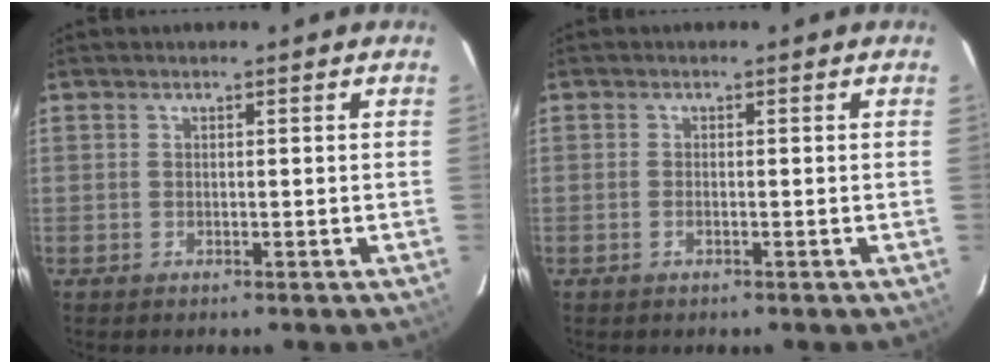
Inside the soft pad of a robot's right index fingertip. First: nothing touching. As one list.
[{"total": 0.8, "force": [-0.4, 0.3, 0.6], "torque": [-0.014, 0.000, -0.007]}]